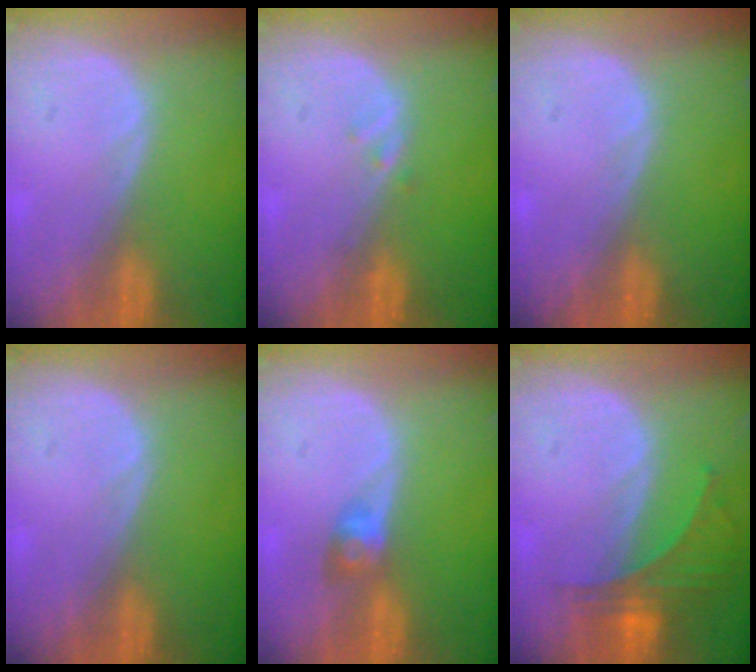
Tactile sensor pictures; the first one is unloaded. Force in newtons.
{"total": 0.8, "press": 0.8, "slide": 0.1}
{"total": 0.0}
{"total": 0.0}
{"total": 2.9, "press": 2.5, "slide": 1.4}
{"total": 5.9, "press": 5.6, "slide": 1.9}